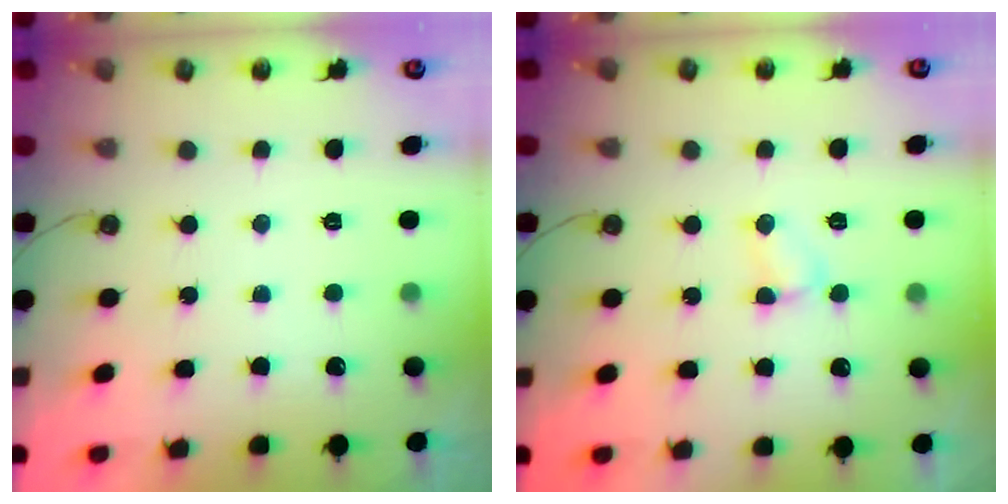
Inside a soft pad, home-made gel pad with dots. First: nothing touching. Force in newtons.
{"total": 2.9, "press": 2.9, "slide": 0.3}